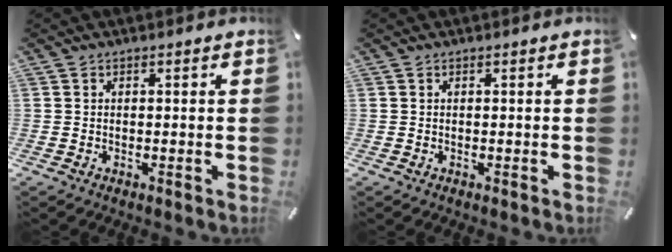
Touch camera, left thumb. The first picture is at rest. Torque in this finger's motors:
{"motor_torque": [-0.09, -0.03, 0.02, 0.06, 0.00]}